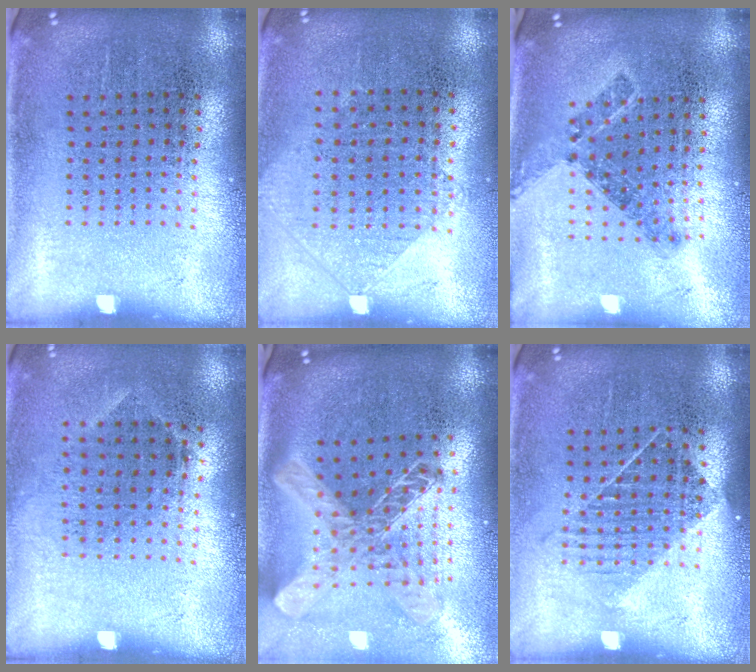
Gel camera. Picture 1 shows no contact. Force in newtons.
{"total": 0.9, "press": 0.8, "slide": 0.3}
{"total": 0.7, "press": 0.7, "slide": 0.3}
{"total": 0.8, "press": 0.7, "slide": 0.5}
{"total": 1.9, "press": 1.6, "slide": 1.1}
{"total": 1.1, "press": 0.9, "slide": 0.6}